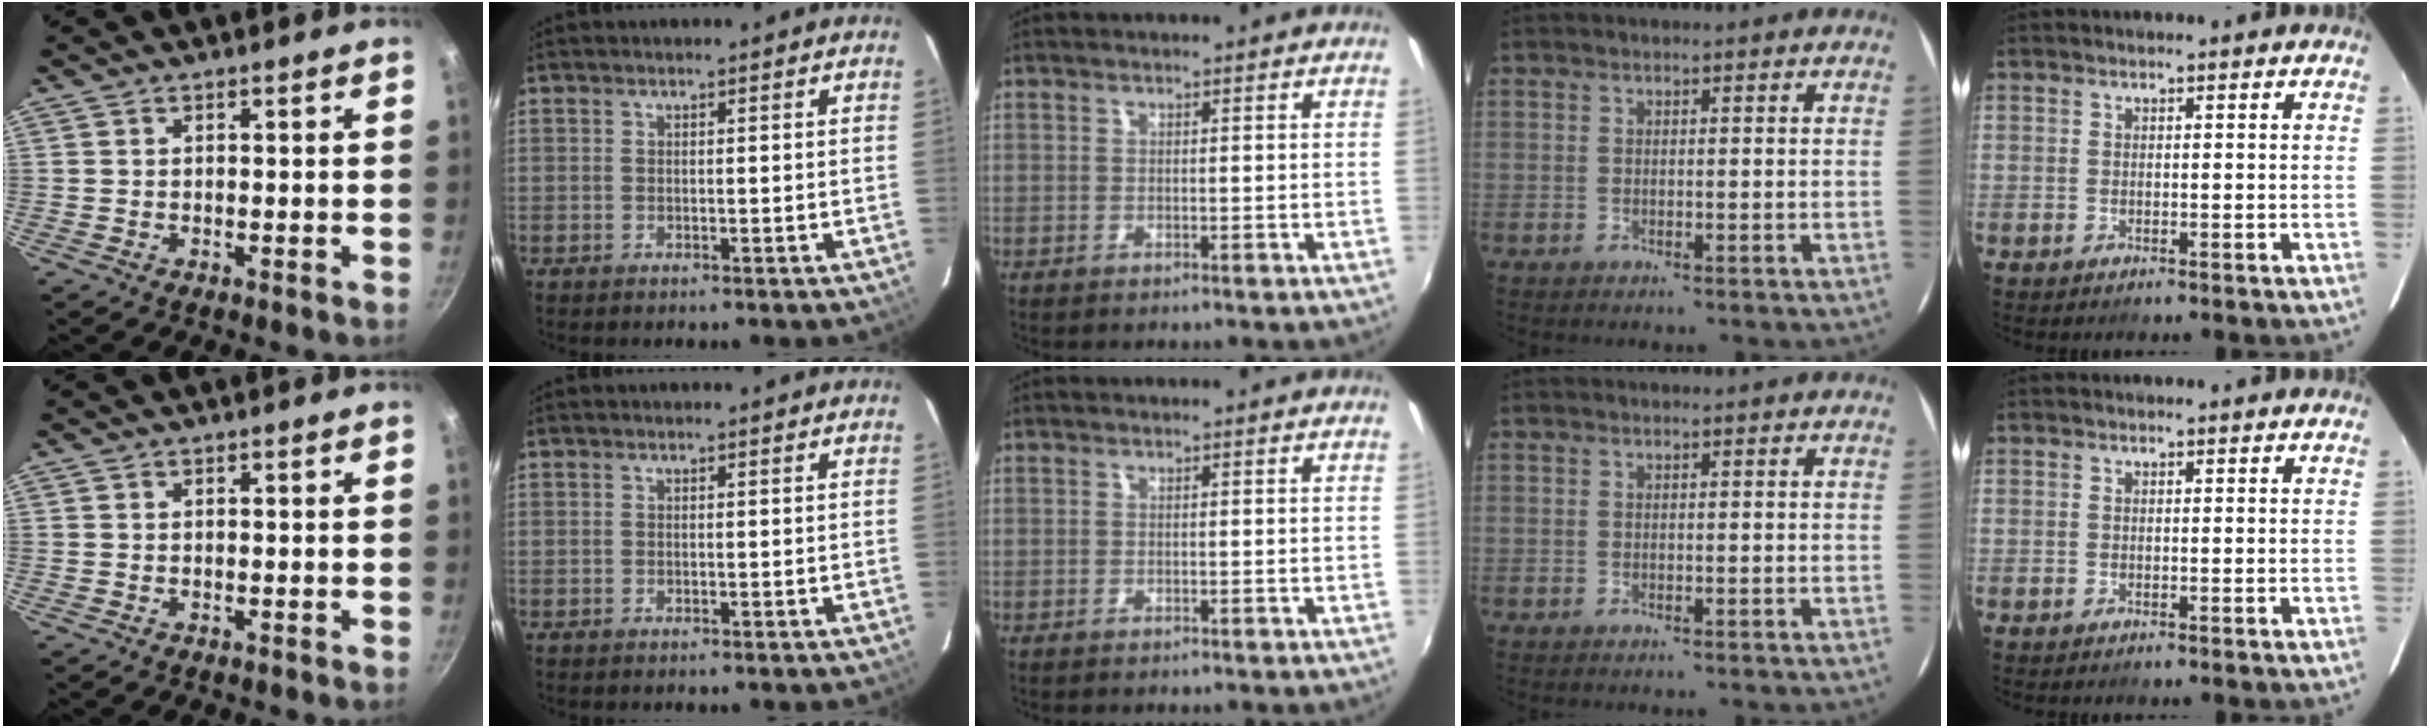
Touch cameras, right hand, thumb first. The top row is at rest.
{}